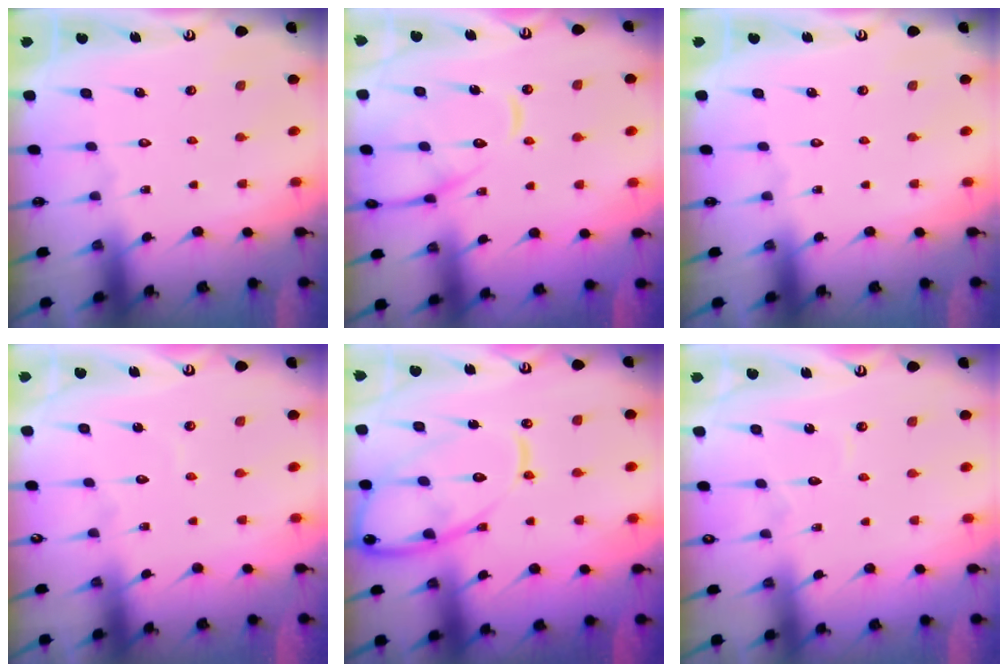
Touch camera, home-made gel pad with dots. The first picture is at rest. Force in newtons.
{"total": 12.3, "press": 12.2, "slide": 1.3}
{"total": 0.0}
{"total": 3.5, "press": 3.4, "slide": 0.4}
{"total": 16.8, "press": 16.7, "slide": 1.6}
{"total": 2.7, "press": 2.7, "slide": 0.3}